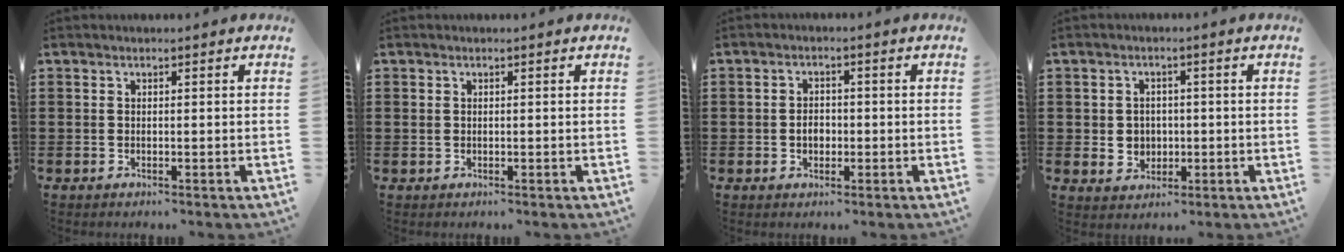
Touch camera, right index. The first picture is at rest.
{"total": 0.6, "force": [0.2, 0.5, 0.1], "torque": [-0.004, 0.003, 0.004]}
{"total": 2.5, "force": [-0.5, 1.8, 1.7], "torque": [-0.034, 0.004, -0.011]}
{"total": 3.0, "force": [-0.2, 2.9, 1.0], "torque": [-0.024, 0.003, -0.008]}